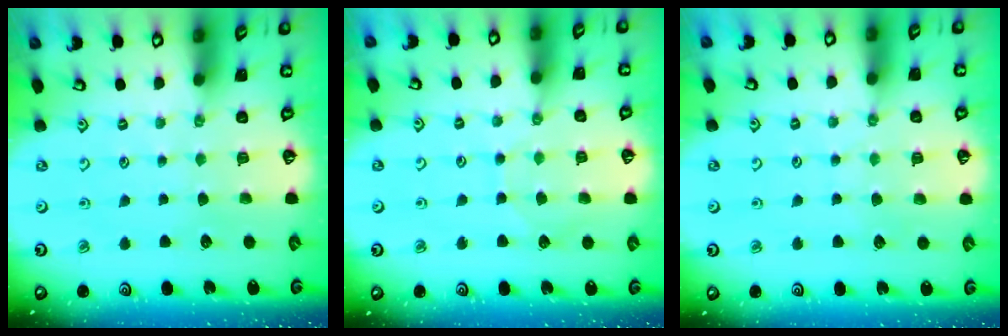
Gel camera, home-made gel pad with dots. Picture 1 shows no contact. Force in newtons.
{"total": 5.5, "press": 5.5, "slide": 0.5}
{"total": 3.9, "press": 3.8, "slide": 0.5}